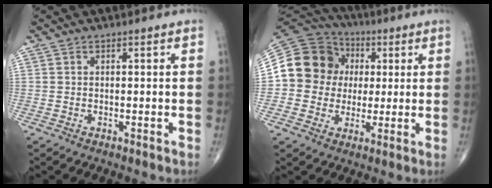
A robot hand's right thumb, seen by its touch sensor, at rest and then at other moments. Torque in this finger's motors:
{"motor_torque": [1.87, 1.89, 0.68, -0.54, 0.02]}